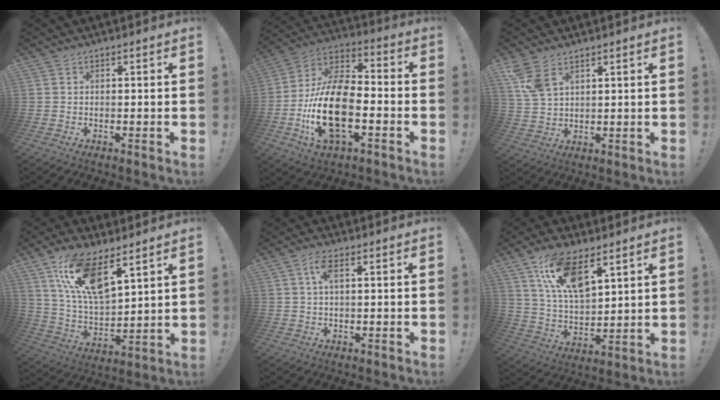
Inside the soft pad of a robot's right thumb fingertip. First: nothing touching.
{"total": 20.1, "force": [-5.5, 10.5, 16.2], "torque": [-0.336, 0.020, -0.086]}
{"total": 6.5, "force": [4.1, 3.1, 4.0], "torque": [-0.076, -0.014, 0.080]}
{"total": 15.5, "force": [9.9, 5.3, 10.7], "torque": [-0.215, -0.053, 0.176]}
{"total": 4.7, "force": [1.5, 1.7, 4.1], "torque": [-0.079, 0.003, 0.025]}
{"total": 14.5, "force": [9.0, 5.7, 9.9], "torque": [-0.192, -0.037, 0.163]}